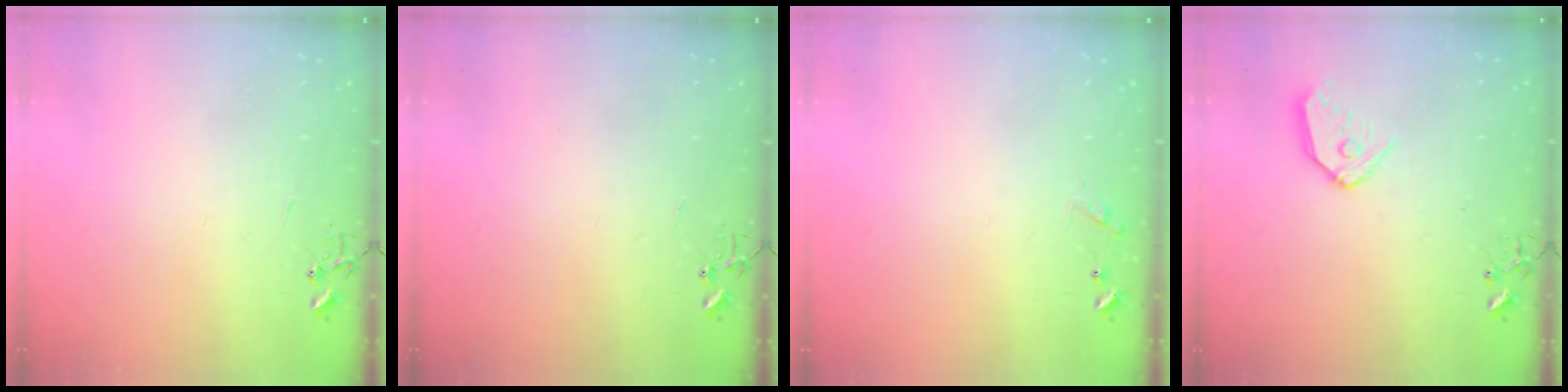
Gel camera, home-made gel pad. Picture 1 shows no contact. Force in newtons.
{"total": 0.0}
{"total": 7.7, "press": 7.7, "slide": 0.3}
{"total": 10.7, "press": 10.6, "slide": 1.1}